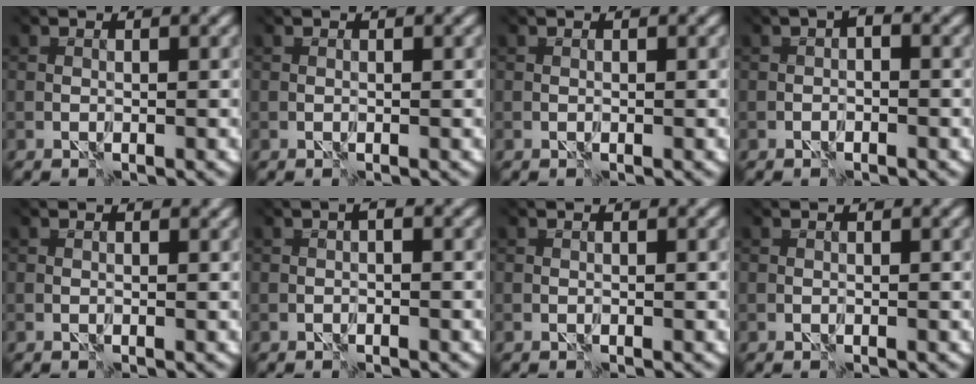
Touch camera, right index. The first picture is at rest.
{"total": 0.0}
{"total": 0.0}
{"total": 1.3, "force": [-1.2, -0.2, 0.0], "torque": [0.012, 0.002, -0.008]}
{"total": 0.6, "force": [0.2, 0.4, 0.4], "torque": [-0.002, 0.001, 0.002]}
{"total": 0.9, "force": [-0.8, -0.4, 0.0], "torque": [0.011, 0.004, -0.003]}
{"total": 0.0}
{"total": 0.0}